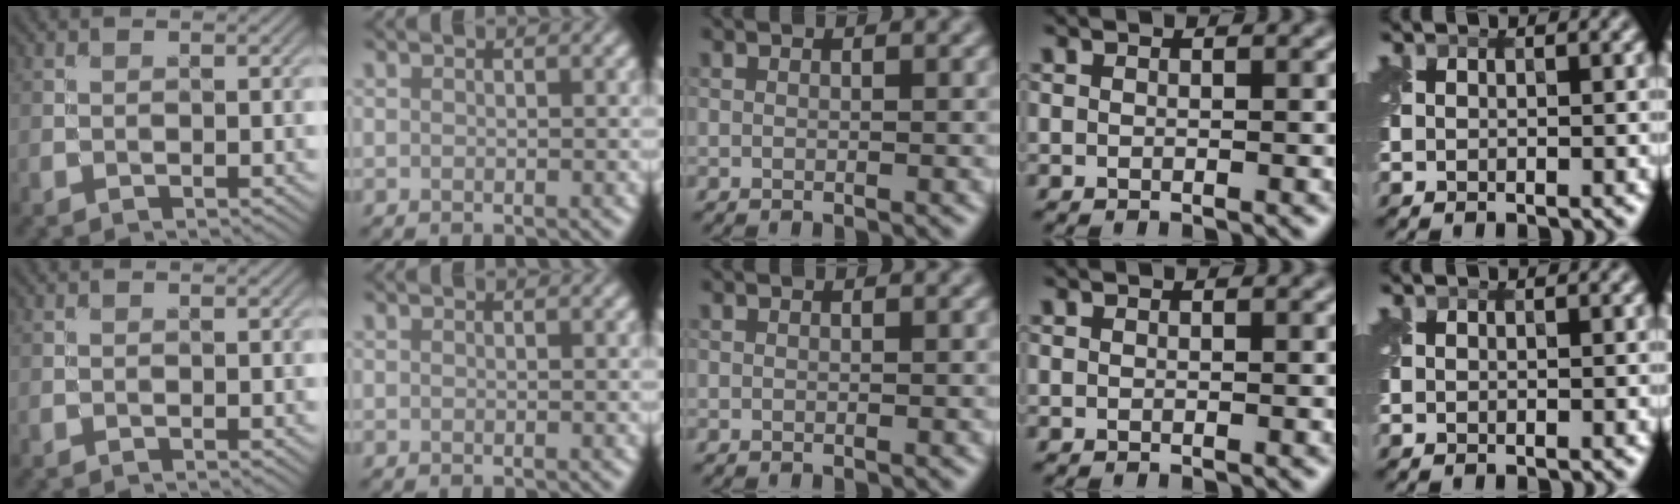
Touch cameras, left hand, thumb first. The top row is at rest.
{}